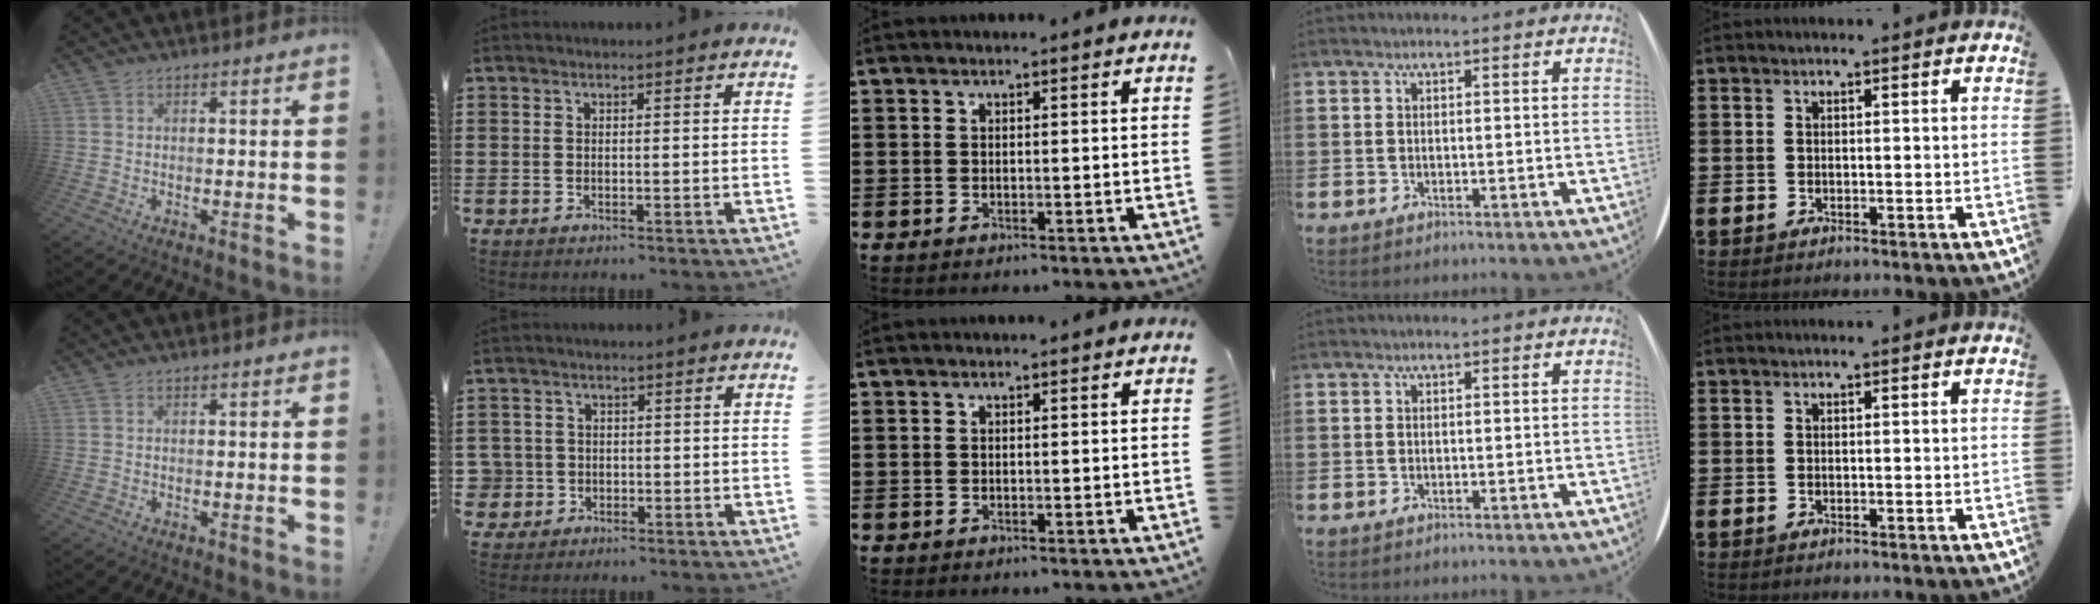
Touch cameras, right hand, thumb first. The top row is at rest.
{"index": {"total": 2.7, "force": [-0.8, 2.5, 0.2], "torque": [-0.024, 0.002, -0.024]}}